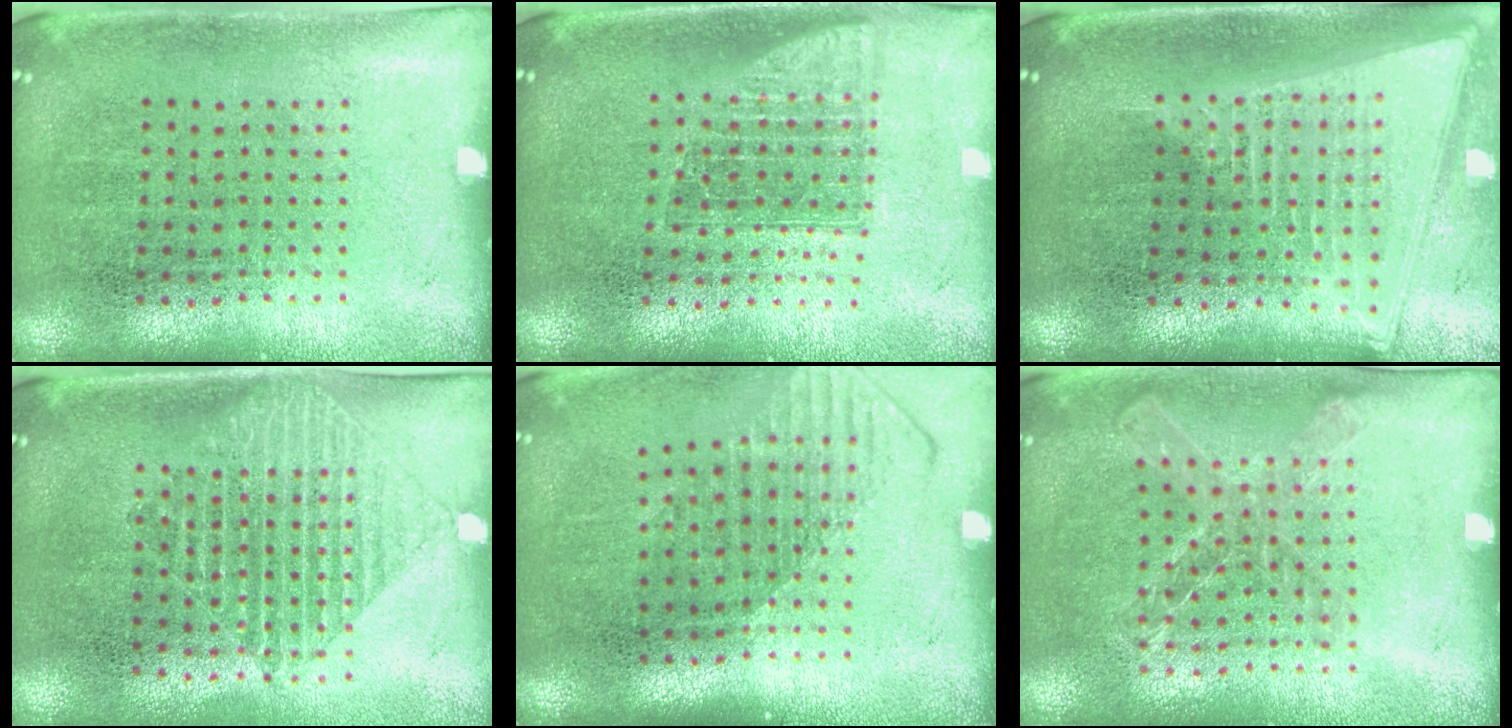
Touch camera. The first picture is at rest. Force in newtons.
{"total": 1.5, "press": 1.2, "slide": 0.9}
{"total": 2.1, "press": 1.8, "slide": 1.1}
{"total": 1.4, "press": 1.2, "slide": 0.6}
{"total": 1.6, "press": 1.2, "slide": 1.0}
{"total": 1.2, "press": 1.2, "slide": 0.1}